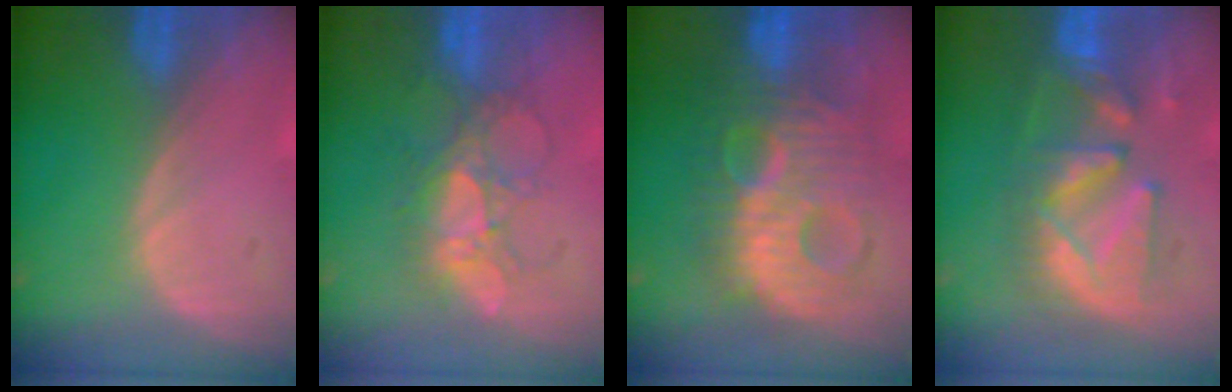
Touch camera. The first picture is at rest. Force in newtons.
{"total": 6.4, "press": 6.2, "slide": 1.5}
{"total": 11.4, "press": 11.4, "slide": 0.7}
{"total": 9.4, "press": 9.3, "slide": 0.9}